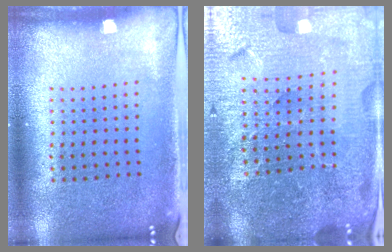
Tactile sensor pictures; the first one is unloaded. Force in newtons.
{"total": 5.7, "press": 5.1, "slide": 2.5}